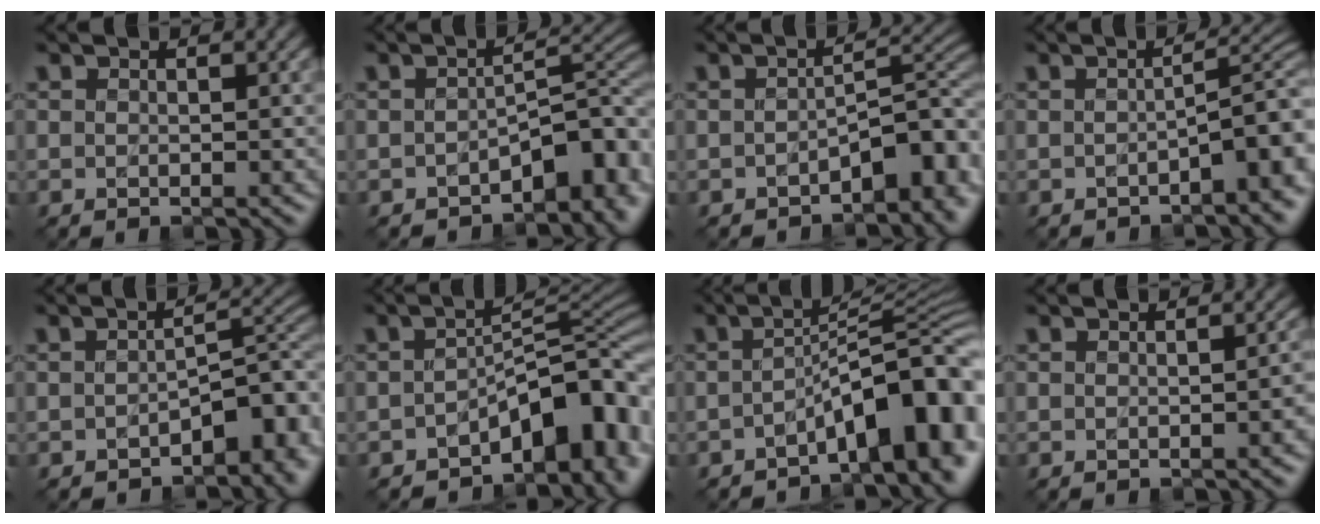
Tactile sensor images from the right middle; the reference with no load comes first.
{"total": 6.1, "force": [-3.1, 3.0, 4.3], "torque": [-0.033, 0.005, -0.048]}
{"total": 5.6, "force": [-2.5, 2.6, 4.3], "torque": [-0.040, 0.007, -0.039]}
{"total": 5.8, "force": [-2.0, 1.9, 5.1], "torque": [-0.059, 0.006, -0.030]}
{"total": 5.3, "force": [-2.4, 2.6, 4.0], "torque": [-0.036, 0.006, -0.037]}
{"total": 9.0, "force": [-4.7, 4.2, 6.4], "torque": [-0.059, 0.004, -0.080]}
{"total": 9.5, "force": [-4.1, 3.0, 8.1], "torque": [-0.094, 0.016, -0.069]}
{"total": 1.4, "force": [-0.7, 0.4, 1.2], "torque": [-0.015, 0.001, -0.009]}